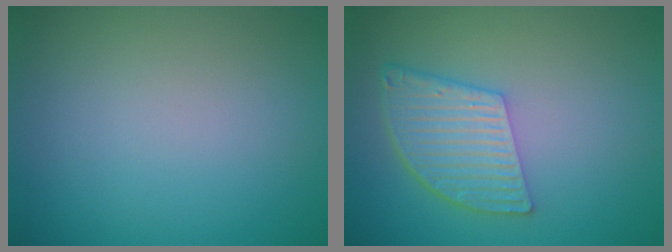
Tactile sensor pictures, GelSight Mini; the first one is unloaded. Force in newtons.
{"total": 5.6, "press": 4.3, "slide": 3.6}